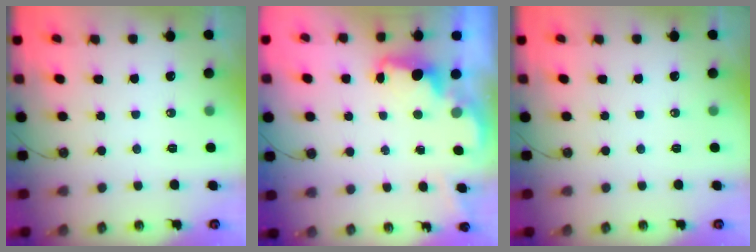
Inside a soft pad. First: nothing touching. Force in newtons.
{"total": 1.4, "press": 1.3, "slide": 0.6}
{"total": 0.0}